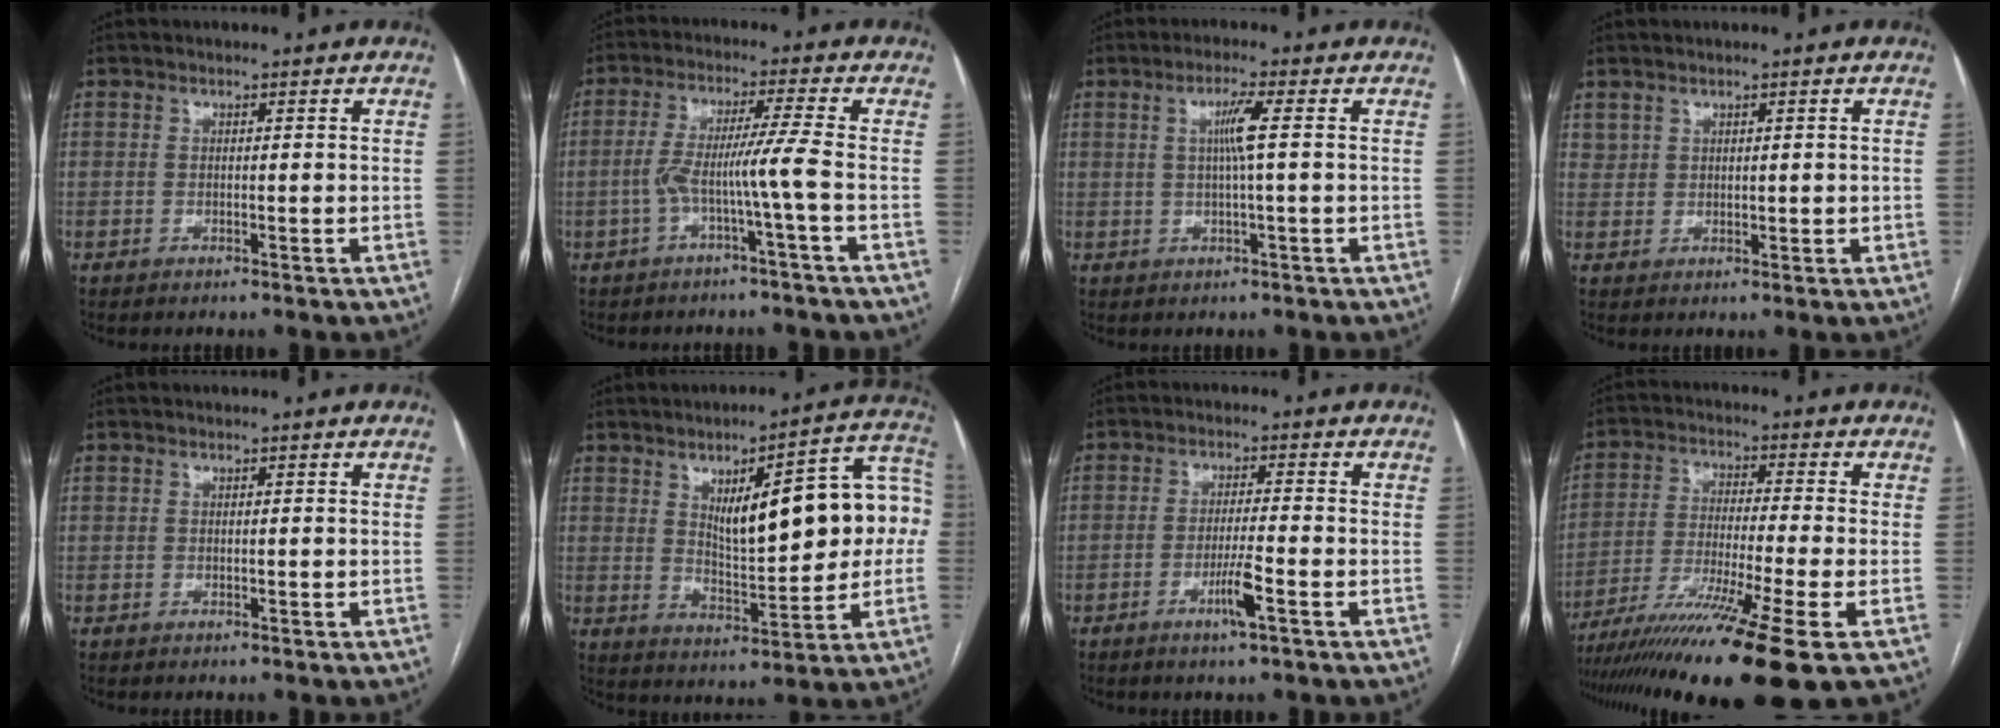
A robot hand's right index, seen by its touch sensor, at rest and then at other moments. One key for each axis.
{"total": 5.8, "fx": -2.0, "fy": -1.7, "fz": 5.2, "tx": -0.107, "ty": 0.020, "tz": -0.034}
{"total": 3.8, "fx": 0.5, "fy": -0.6, "fz": 3.8, "tx": -0.072, "ty": 0.003, "tz": 0.010}
{"total": 1.6, "fx": 1.2, "fy": 1.0, "fz": 0.2, "tx": -0.003, "ty": 0.001, "tz": 0.027}
{"total": 0.0}
{"total": 17.4, "fx": 2.3, "fy": 4.5, "fz": 16.7, "tx": -0.227, "ty": 0.035, "tz": 0.039}
{"total": 4.4, "fx": -2.1, "fy": -0.3, "fz": 3.8, "tx": -0.078, "ty": -0.008, "tz": -0.039}
{"total": 17.0, "fx": -11.5, "fy": -1.8, "fz": 12.4, "tx": -0.204, "ty": -0.048, "tz": -0.197}